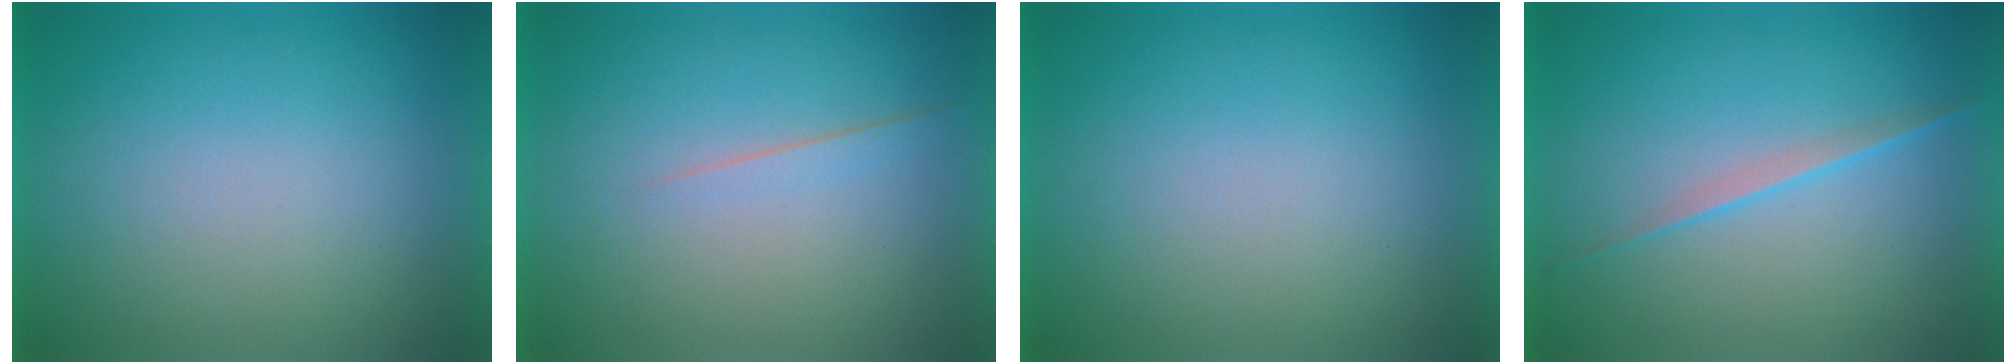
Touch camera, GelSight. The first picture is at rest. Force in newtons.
{"total": 1.4}
{"total": 0.0}
{"total": 2.2}